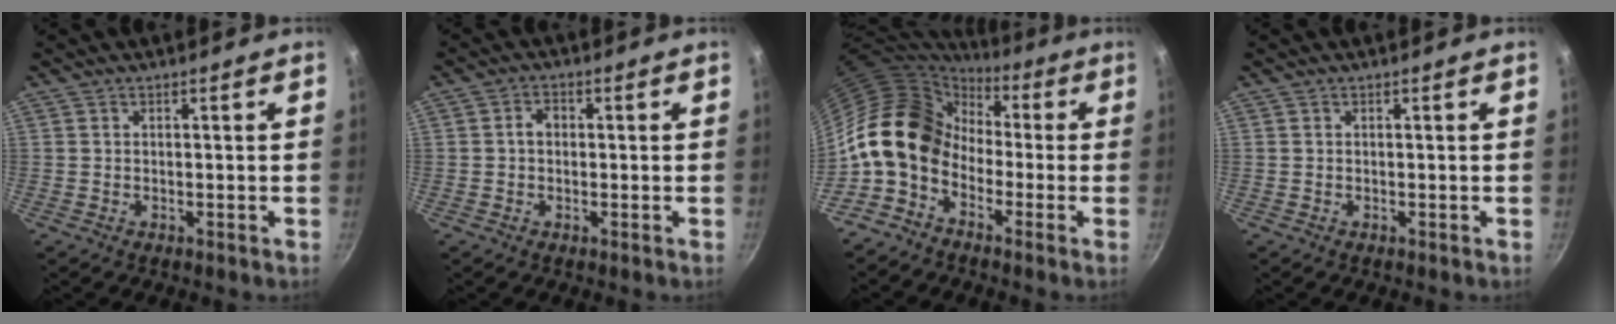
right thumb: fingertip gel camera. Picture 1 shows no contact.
{"total": 2.6, "force": [0.0, 2.0, 1.6], "torque": [-0.017, 0.010, -0.003]}
{"total": 13.9, "force": [-2.0, 10.5, 8.8], "torque": [-0.123, 0.037, -0.061]}
{"total": 0.0}